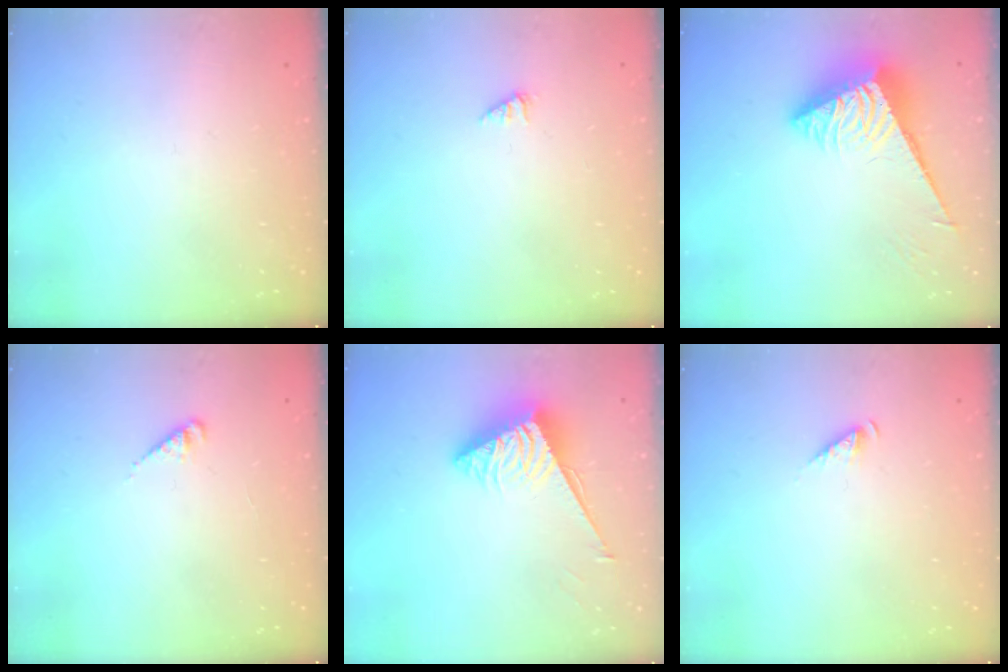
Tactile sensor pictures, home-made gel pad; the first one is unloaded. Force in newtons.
{"total": 0.7, "press": 0.7, "slide": 0.2}
{"total": 7.3, "press": 7.2, "slide": 0.6}
{"total": 2.0, "press": 1.9, "slide": 0.3}
{"total": 4.1, "press": 4.1, "slide": 0.1}
{"total": 2.8, "press": 2.8, "slide": 0.4}